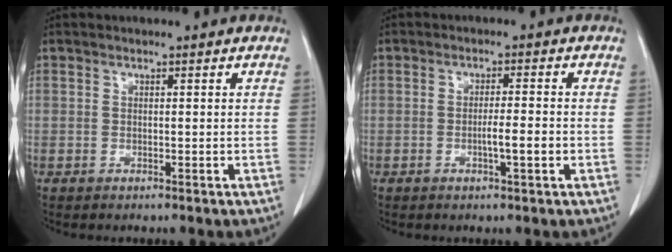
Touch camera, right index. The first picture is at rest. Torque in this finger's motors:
{"motor_torque": [0.74, -0.36, 0.35, 0.07]}